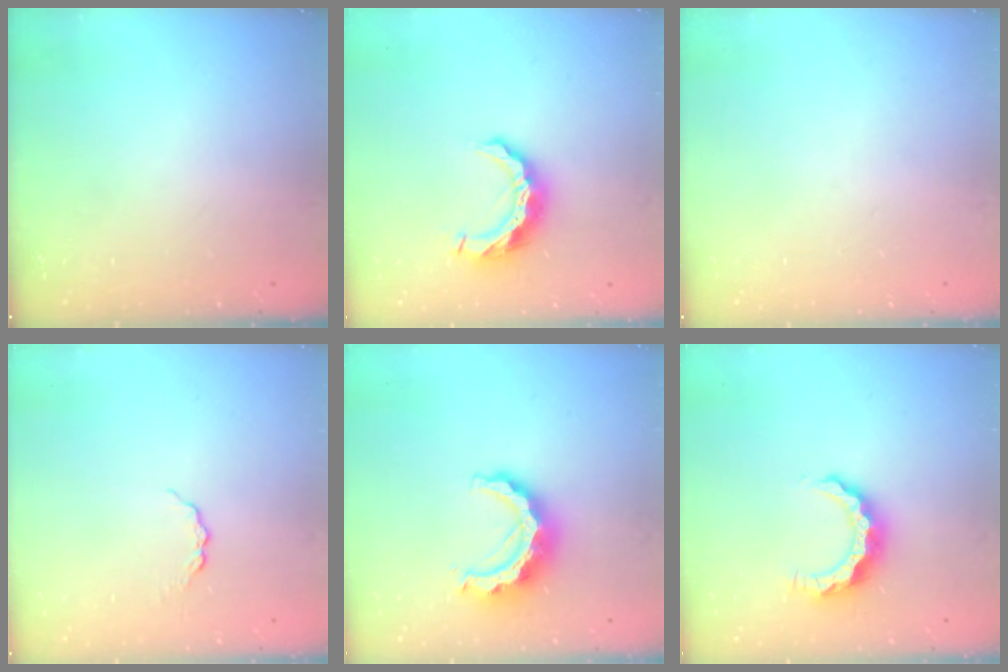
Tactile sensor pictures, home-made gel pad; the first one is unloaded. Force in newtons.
{"total": 9.5, "press": 9.5, "slide": 0.7}
{"total": 0.0}
{"total": 4.2, "press": 4.2, "slide": 0.6}
{"total": 11.2, "press": 11.1, "slide": 1.1}
{"total": 7.6, "press": 7.6, "slide": 0.8}